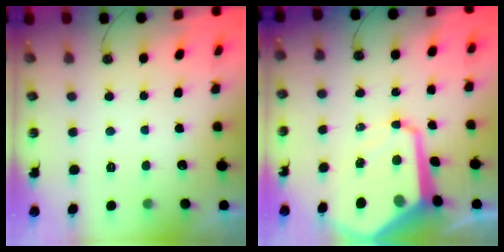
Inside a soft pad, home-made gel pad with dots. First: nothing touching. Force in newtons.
{"total": 16.0, "press": 15.9, "slide": 1.4}